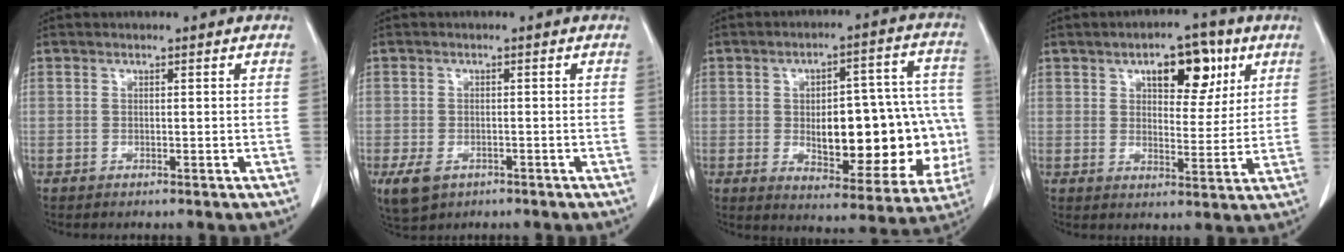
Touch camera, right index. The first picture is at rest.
{"total": 4.1, "force": [-2.0, 2.7, 2.3], "torque": [-0.047, -0.005, -0.021]}
{"total": 20.8, "force": [-2.6, 8.4, 18.8], "torque": [-0.196, 0.041, -0.005]}
{"total": 9.0, "force": [4.4, 4.0, 6.8], "torque": [-0.091, 0.012, 0.066]}